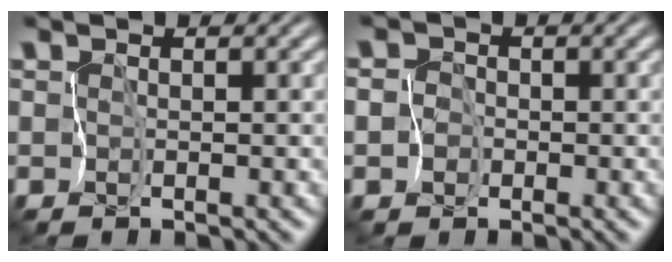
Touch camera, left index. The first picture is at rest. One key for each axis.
{"total": 3.1, "fx": -1.3, "fy": 2.8, "fz": 0.5, "tx": 0.008, "ty": 0.006, "tz": -0.045}